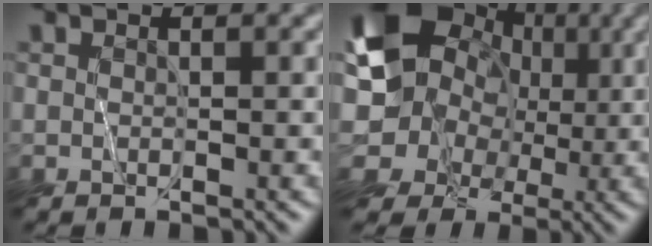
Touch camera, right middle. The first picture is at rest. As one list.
[{"total": 9.7, "force": [1.6, 8.3, 4.8], "torque": [-0.104, 0.006, 0.003]}]